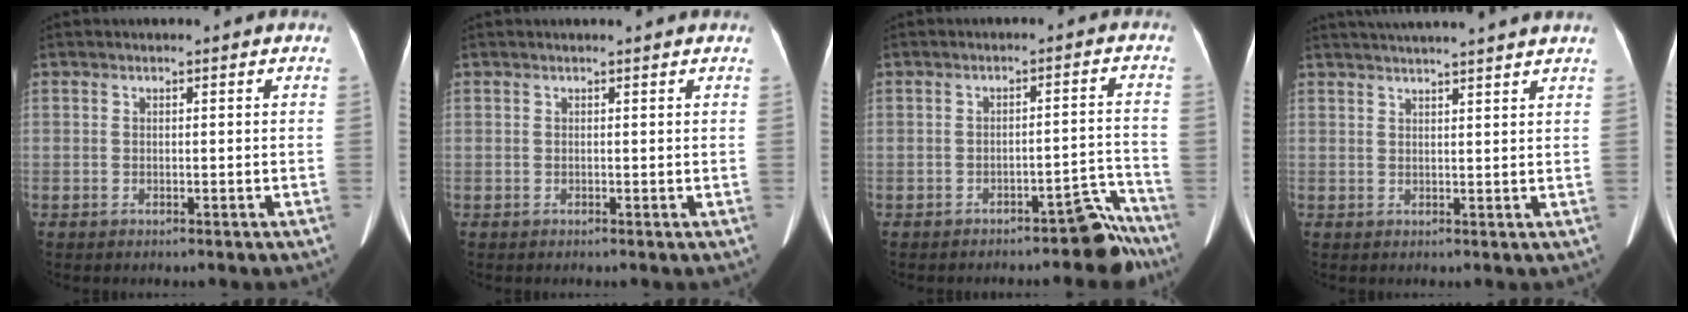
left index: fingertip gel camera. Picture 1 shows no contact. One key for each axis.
{"total": 2.1, "fx": 1.9, "fy": -0.1, "fz": 0.7, "tx": -0.011, "ty": 0.015, "tz": 0.022}
{"total": 5.5, "fx": -4.9, "fy": 1.3, "fz": 2.1, "tx": 0.000, "ty": 0.027, "tz": -0.065}
{"total": 12.6, "fx": 11.5, "fy": -0.7, "fz": 5.2, "tx": -0.087, "ty": 0.016, "tz": 0.147}